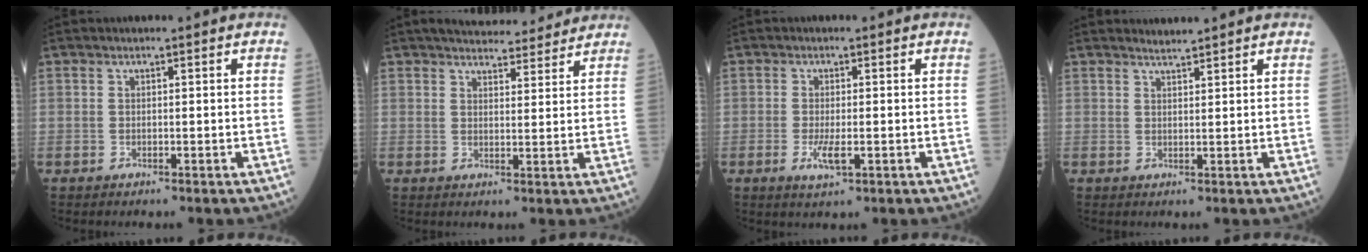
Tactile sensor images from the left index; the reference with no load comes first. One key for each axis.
{"total": 10.4, "fx": 9.6, "fy": 2.4, "fz": 3.2, "tx": -0.038, "ty": 0.011, "tz": 0.122}
{"total": 3.2, "fx": -1.1, "fy": 0.8, "fz": 2.9, "tx": -0.067, "ty": -0.006, "tz": -0.015}
{"total": 1.5, "fx": 1.5, "fy": -0.2, "fz": 0.0, "tx": -0.006, "ty": 0.004, "tz": 0.031}